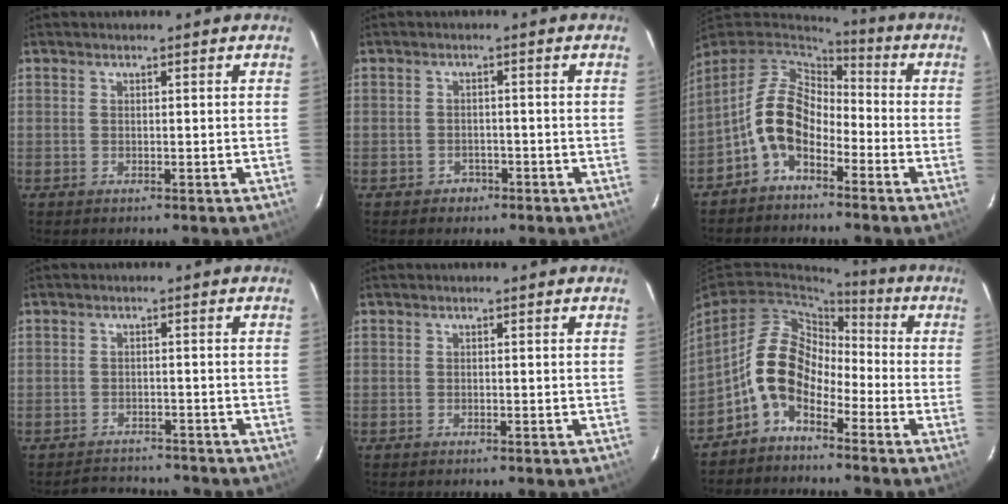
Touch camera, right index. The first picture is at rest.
{"total": 2.7, "force": [-1.6, 2.1, 0.3], "torque": [-0.012, 0.005, -0.021]}
{"total": 10.5, "force": [-4.6, 6.2, 7.1], "torque": [-0.145, 0.015, -0.095]}
{"total": 5.4, "force": [-4.8, 2.5, 0.6], "torque": [-0.014, 0.017, -0.070]}
{"total": 0.0}
{"total": 9.5, "force": [-4.8, 5.8, 5.7], "torque": [-0.109, 0.019, -0.102]}